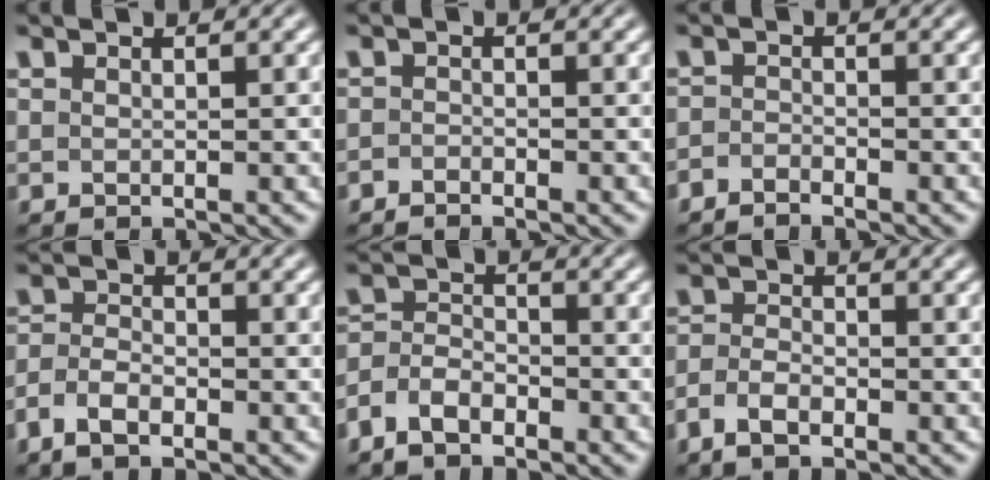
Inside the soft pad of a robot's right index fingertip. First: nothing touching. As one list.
[{"total": 1.3, "force": [-1.3, -0.2, -0.3], "torque": [0.008, -0.010, -0.020]}, {"total": 1.9, "force": [-1.8, -0.1, -0.2], "torque": [0.006, -0.013, -0.031]}, {"total": 2.7, "force": [-1.9, 1.2, 1.4], "torque": [-0.032, -0.012, -0.030]}, {"total": 4.4, "force": [-2.7, 3.0, 1.6], "torque": [-0.032, -0.013, -0.044]}, {"total": 2.4, "force": [-1.8, 0.9, 1.2], "torque": [-0.026, -0.011, -0.030]}]